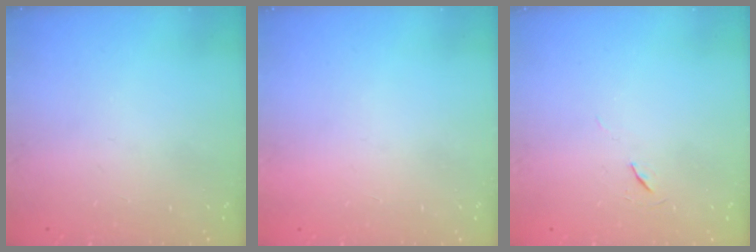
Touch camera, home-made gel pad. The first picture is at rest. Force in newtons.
{"total": 1.5, "press": 1.5, "slide": 0.1}
{"total": 5.7, "press": 5.2, "slide": 2.4}